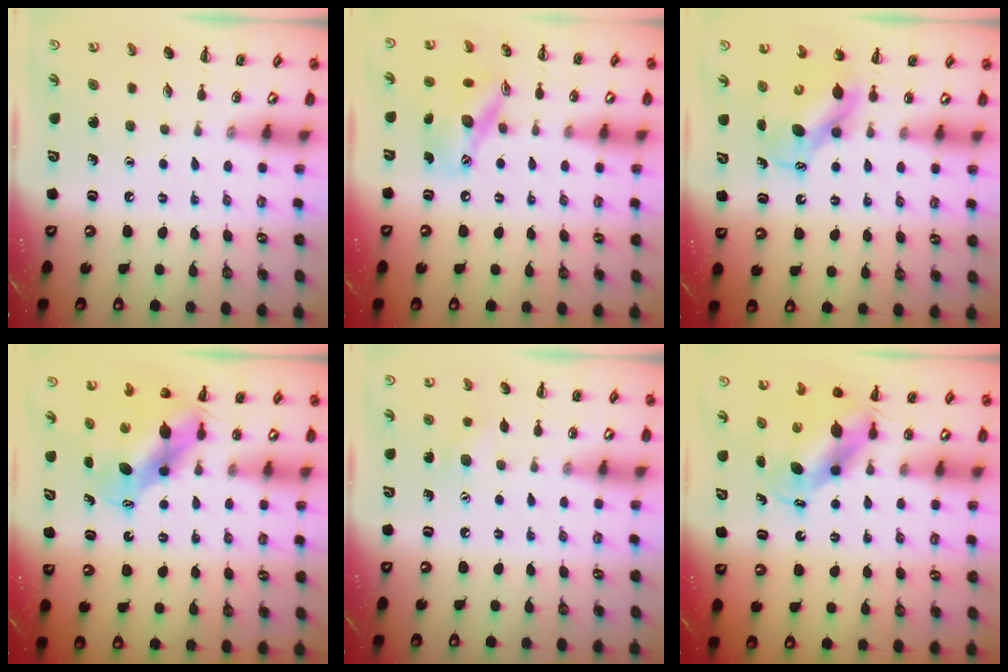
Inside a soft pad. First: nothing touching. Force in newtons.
{"total": 13.9, "press": 13.6, "slide": 2.7}
{"total": 6.5, "press": 6.4, "slide": 1.0}
{"total": 6.5, "press": 6.4, "slide": 1.3}
{"total": 5.1, "press": 5.0, "slide": 1.2}
{"total": 5.5, "press": 5.3, "slide": 1.6}